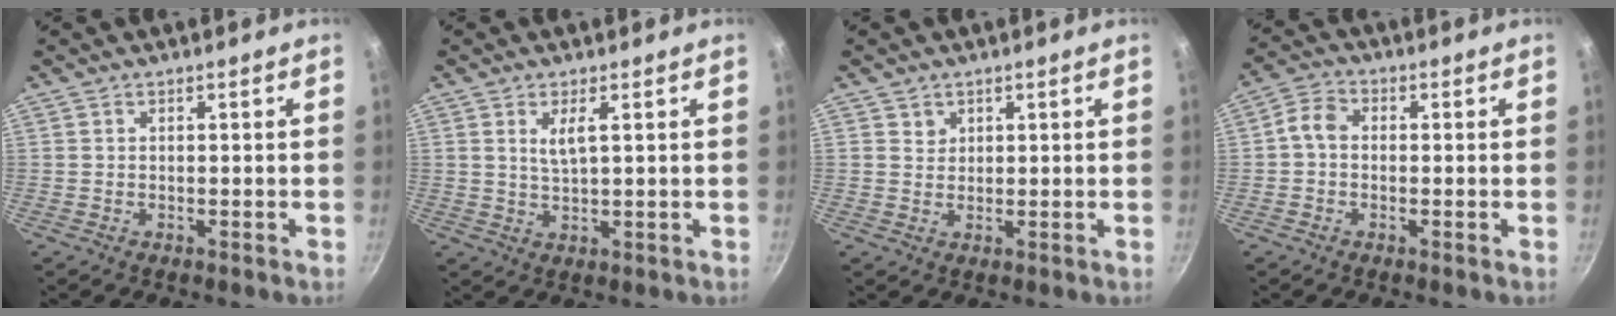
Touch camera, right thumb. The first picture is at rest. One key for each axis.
{"total": 3.6, "fx": 1.3, "fy": 0.9, "fz": 3.3, "tx": -0.066, "ty": -0.005, "tz": 0.028}
{"total": 1.8, "fx": 0.9, "fy": 1.6, "fz": 0.2, "tx": 0.014, "ty": 0.001, "tz": 0.014}
{"total": 4.2, "fx": -0.3, "fy": 3.3, "fz": 2.6, "tx": -0.048, "ty": 0.017, "tz": -0.021}